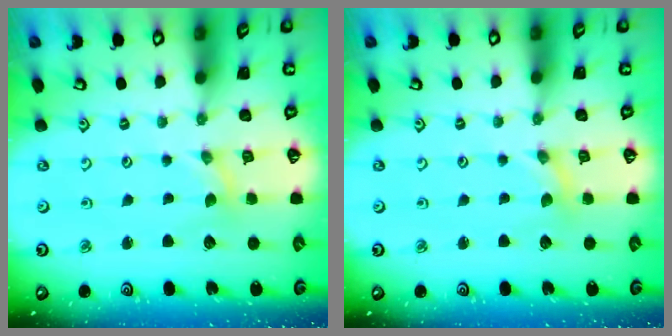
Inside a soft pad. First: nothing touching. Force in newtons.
{"total": 0.0}